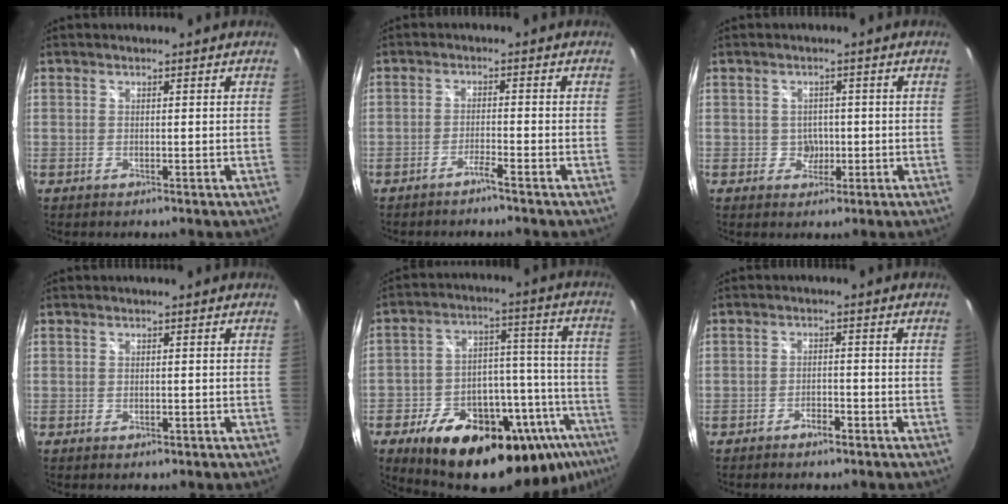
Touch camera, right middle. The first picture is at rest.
{"total": 2.0, "force": [-1.8, -0.4, 0.8], "torque": [-0.029, 0.002, -0.034]}
{"total": 2.6, "force": [-0.4, 2.5, 0.4], "torque": [-0.005, 0.004, -0.003]}
{"total": 0.8, "force": [-0.4, 0.6, 0.4], "torque": [-0.006, -0.004, -0.009]}
{"total": 29.8, "force": [-19.8, 12.8, 18.2], "torque": [-0.270, 0.017, -0.269]}
{"total": 2.6, "force": [-2.1, 0.9, 1.2], "torque": [-0.031, 0.001, -0.034]}